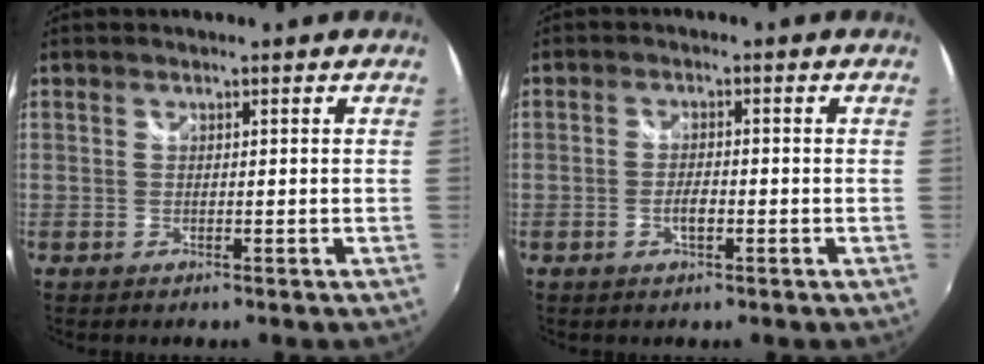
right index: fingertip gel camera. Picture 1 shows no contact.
{"total": 2.5, "force": [-1.0, 1.0, 2.1], "torque": [-0.043, 0.000, -0.019]}